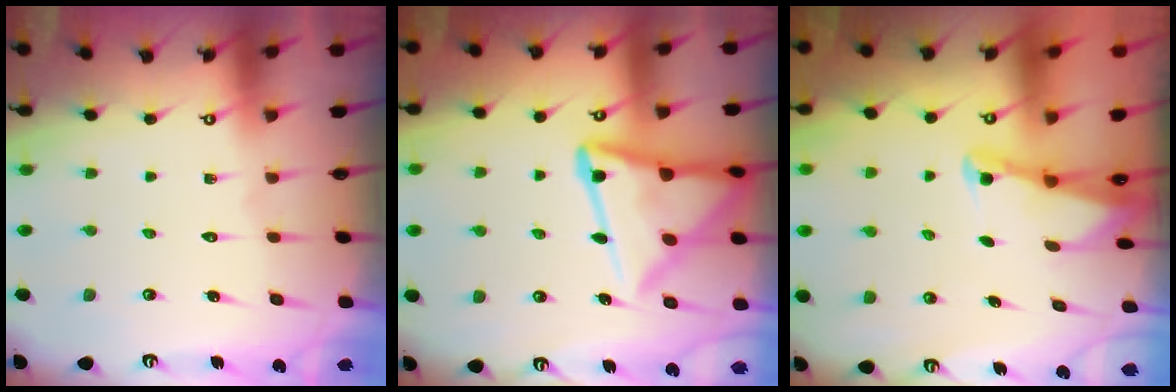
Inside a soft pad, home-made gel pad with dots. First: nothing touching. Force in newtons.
{"total": 17.3, "press": 17.3, "slide": 1.6}
{"total": 2.0, "press": 2.0, "slide": 0.2}